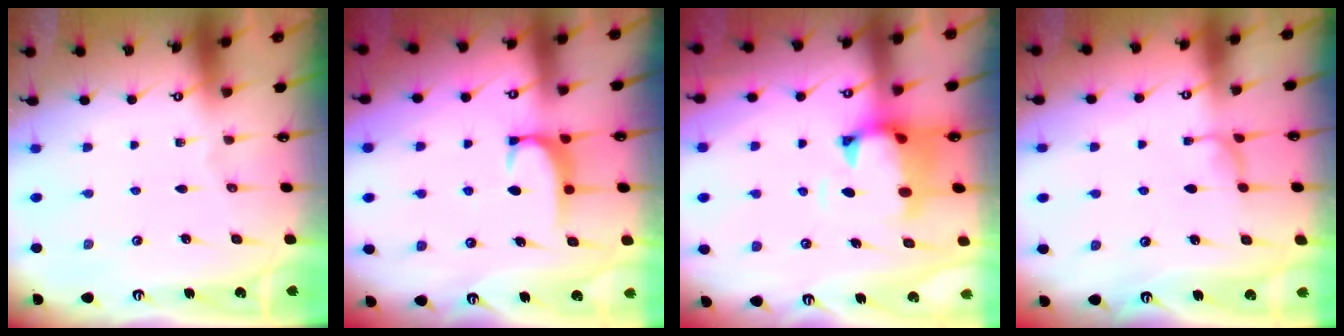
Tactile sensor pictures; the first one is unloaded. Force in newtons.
{"total": 1.6, "press": 1.5, "slide": 0.5}
{"total": 1.5, "press": 1.1, "slide": 1.1}
{"total": 2.0, "press": 1.9, "slide": 0.5}